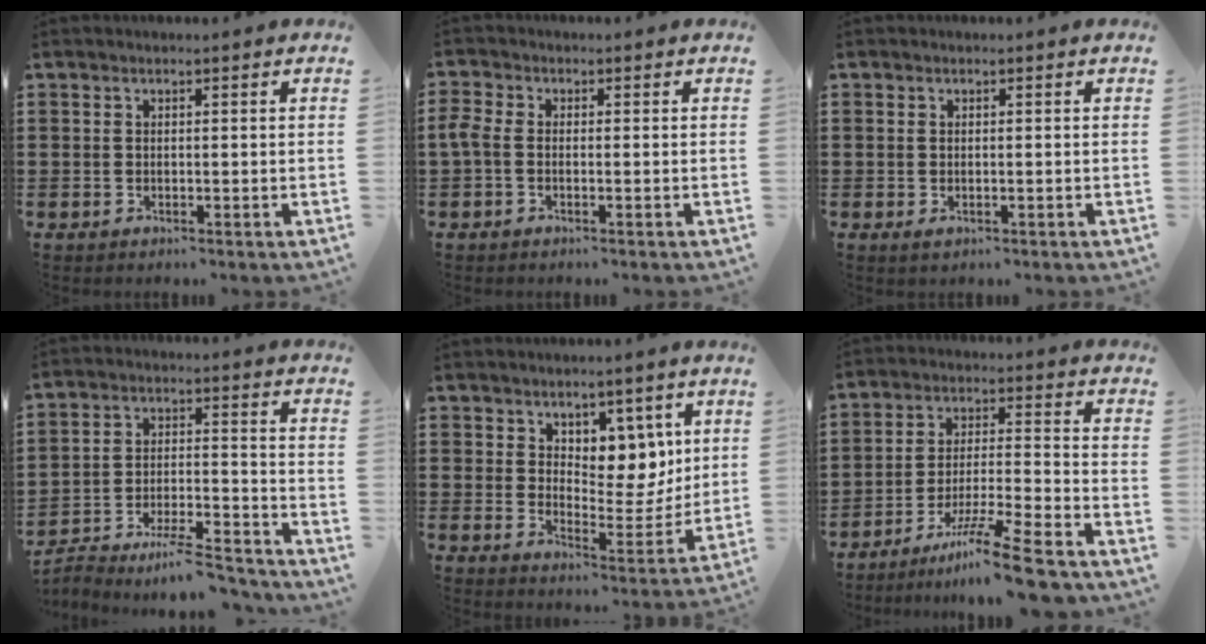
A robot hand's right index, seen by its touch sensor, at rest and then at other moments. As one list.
[{"total": 2.0, "force": [-0.7, 0.9, 1.6], "torque": [-0.054, -0.007, -0.021]}, {"total": 0.5, "force": [-0.1, 0.2, 0.5], "torque": [-0.010, 0.000, -0.001]}, {"total": 7.2, "force": [-6.4, 0.9, 3.2], "torque": [-0.047, 0.006, -0.121]}, {"total": 6.8, "force": [4.5, 4.7, 1.9], "torque": [-0.043, -0.024, 0.081]}, {"total": 11.2, "force": [-9.0, -0.4, 6.8], "torque": [-0.119, 0.011, -0.175]}]